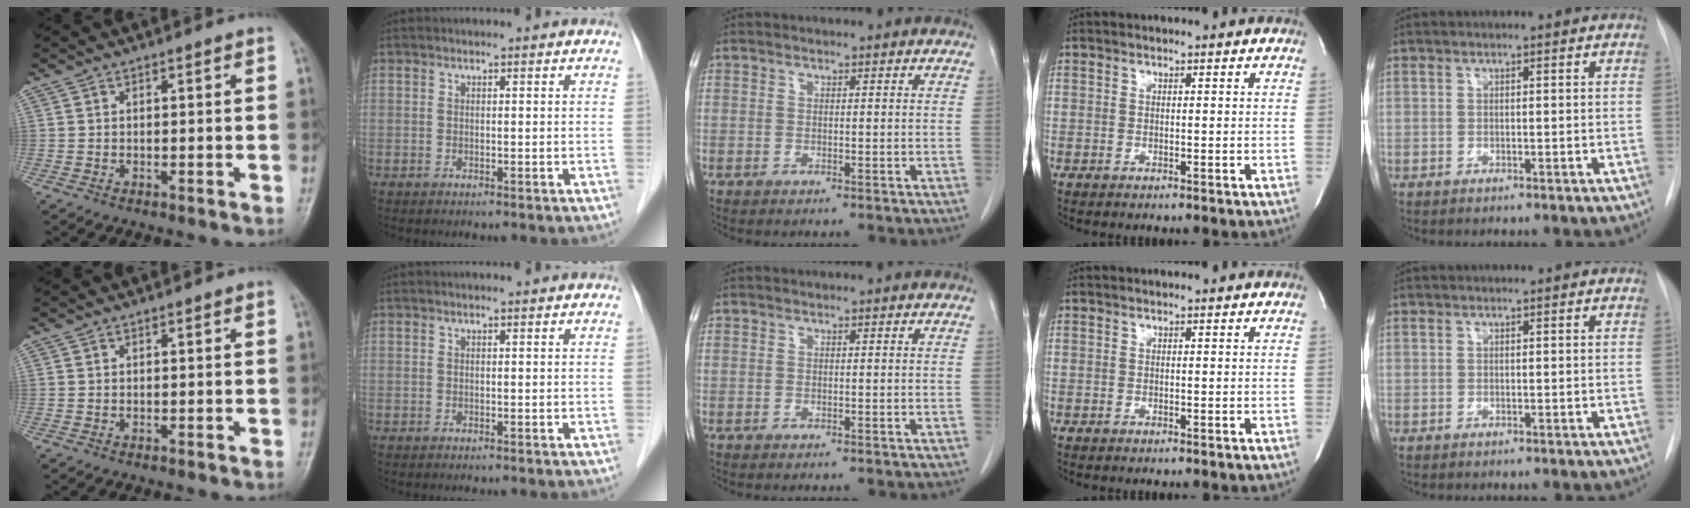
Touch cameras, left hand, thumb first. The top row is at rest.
{}